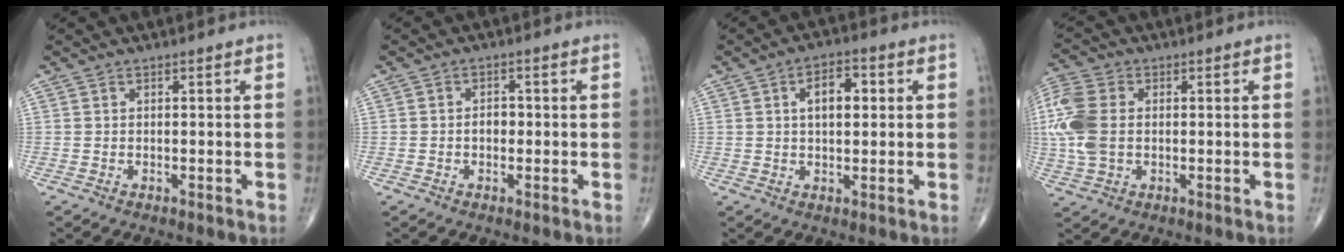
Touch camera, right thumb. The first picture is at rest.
{"total": 2.2, "force": [-0.3, 1.6, 1.5], "torque": [-0.013, 0.006, -0.009]}
{"total": 6.4, "force": [1.3, 3.5, 5.2], "torque": [-0.069, 0.008, 0.016]}
{"total": 11.4, "force": [0.4, 7.6, 8.5], "torque": [-0.216, 0.012, 0.008]}